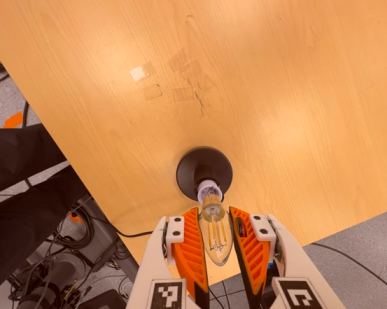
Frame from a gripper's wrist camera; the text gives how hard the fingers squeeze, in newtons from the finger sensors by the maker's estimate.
{"total": 12.4, "left": 12.3, "right": 12.5}